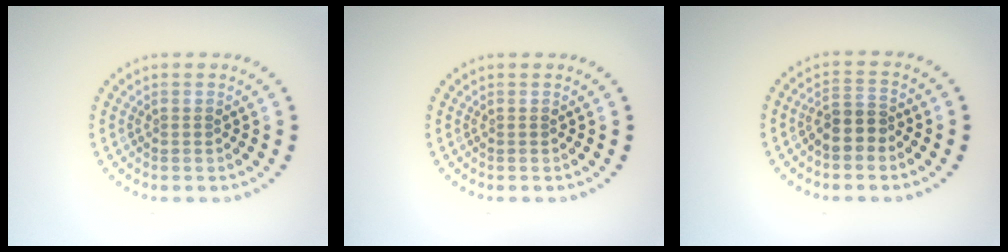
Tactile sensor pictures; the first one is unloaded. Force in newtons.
{"total": 0.0}
{"total": 2.6, "press": 2.3, "slide": 1.3}